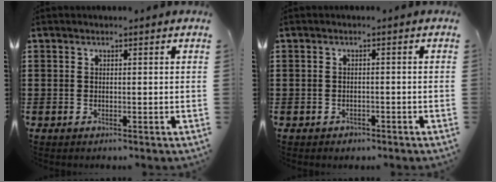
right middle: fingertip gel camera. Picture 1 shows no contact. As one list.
[{"total": 1.1, "force": [-0.9, 0.7, 0.0], "torque": [-0.003, 0.003, -0.022]}]